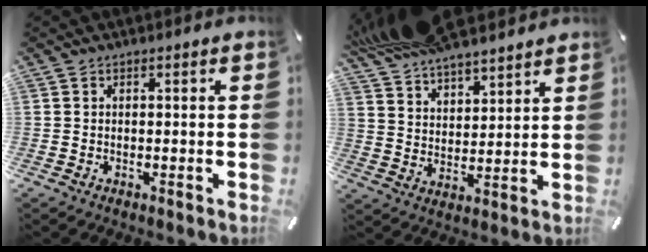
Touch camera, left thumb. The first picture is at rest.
{"total": 11.2, "force": [10.2, 3.8, 2.7], "torque": [-0.083, -0.057, 0.196]}